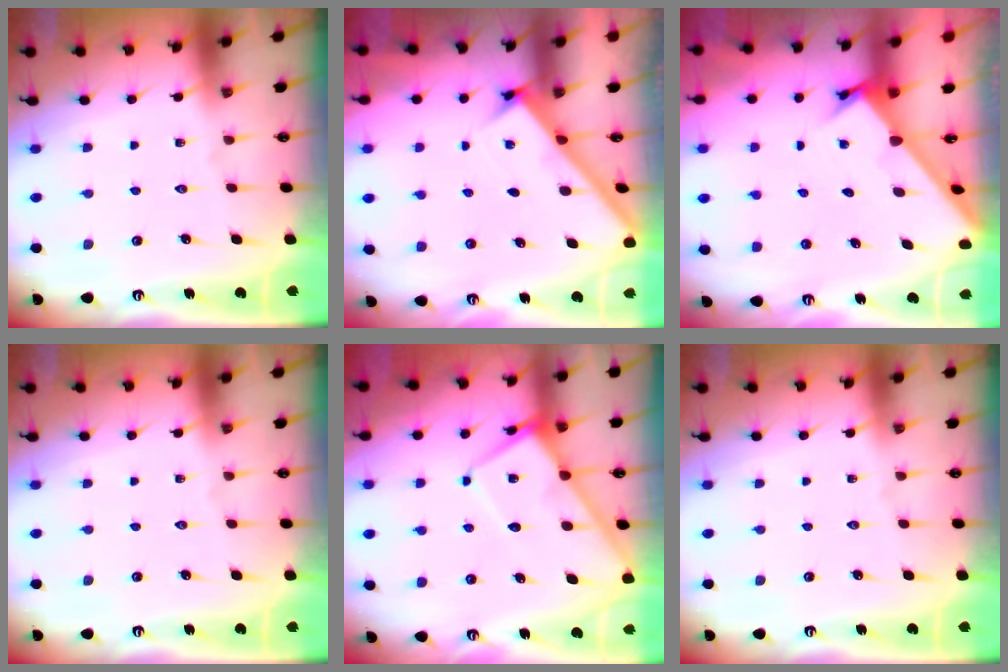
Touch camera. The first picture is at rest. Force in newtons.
{"total": 2.7, "press": 2.6, "slide": 0.4}
{"total": 1.8, "press": 1.8, "slide": 0.2}
{"total": 0.0}
{"total": 7.4, "press": 7.4, "slide": 0.8}
{"total": 0.0}